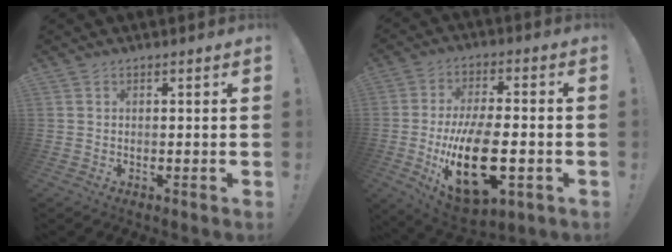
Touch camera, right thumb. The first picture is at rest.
{"total": 22.3, "force": [-5.0, 10.8, 18.8], "torque": [-0.327, 0.005, -0.070]}